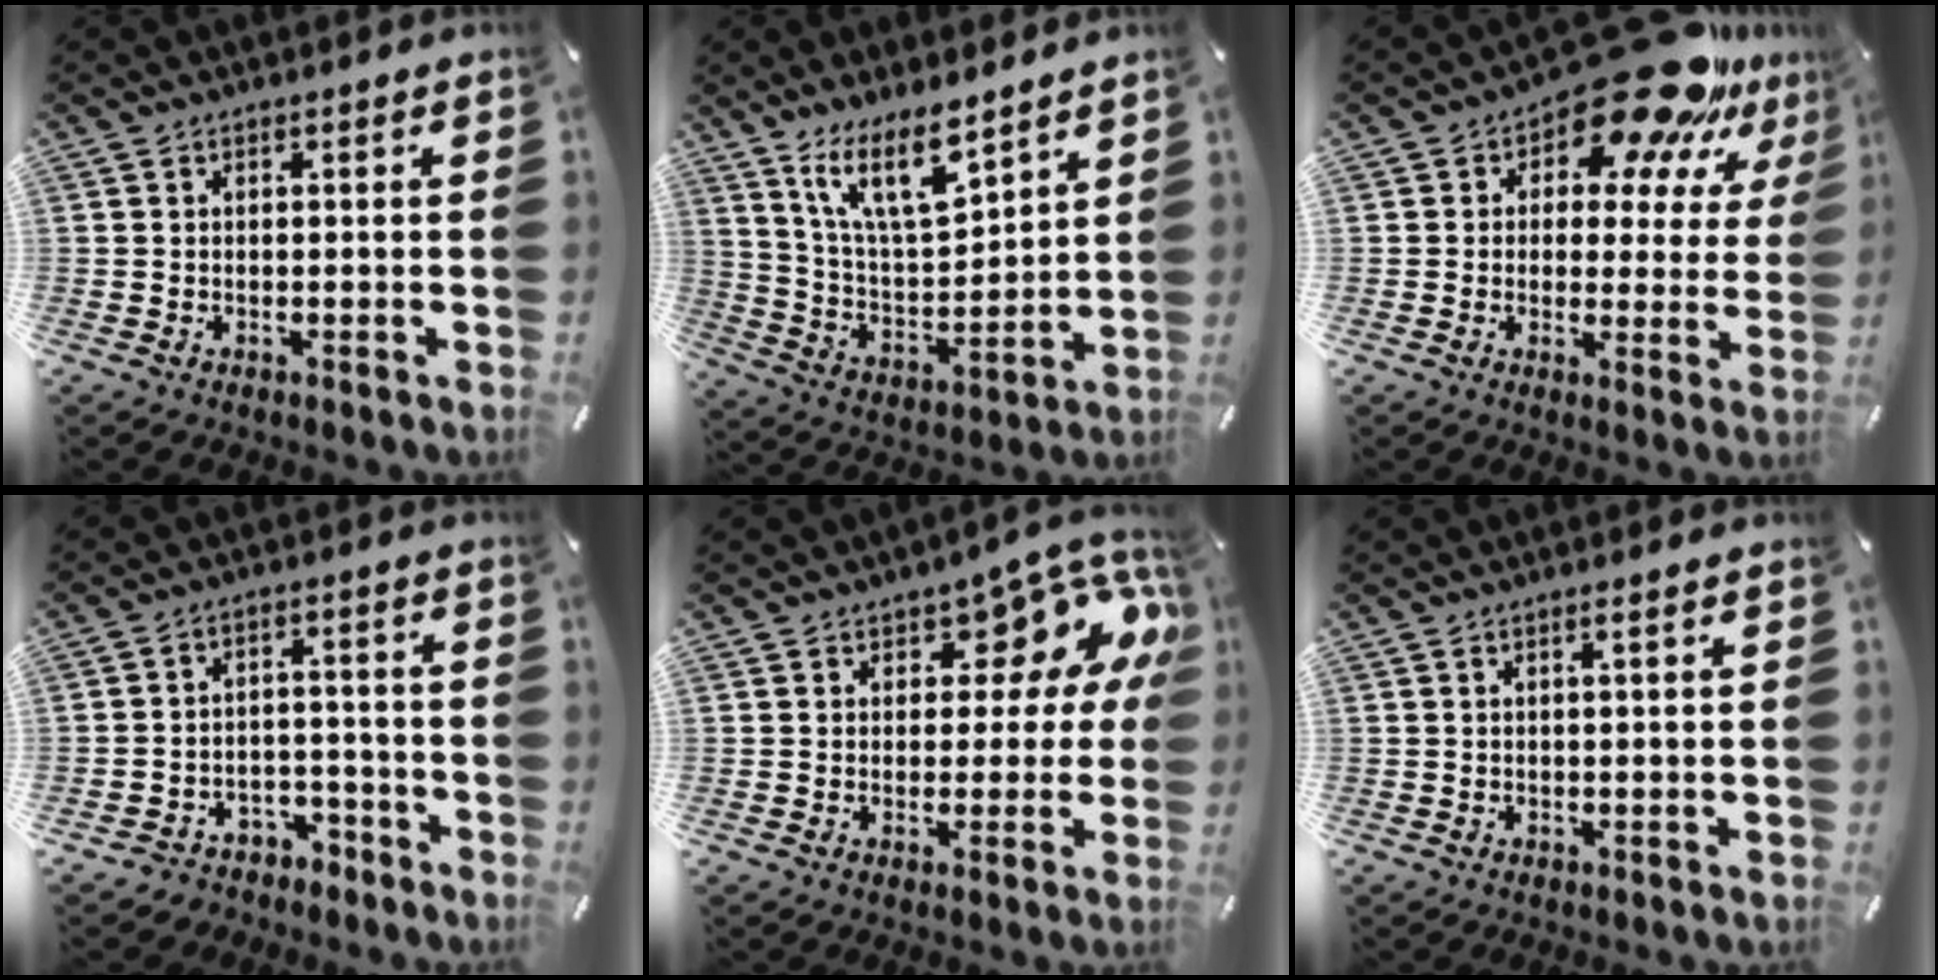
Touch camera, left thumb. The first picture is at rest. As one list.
[{"total": 13.6, "force": [10.0, 4.5, 8.0], "torque": [-0.160, -0.048, 0.180]}, {"total": 17.2, "force": [12.0, 7.5, 9.7], "torque": [-0.140, -0.079, 0.201]}, {"total": 4.6, "force": [-2.9, 3.5, 0.7], "torque": [-0.008, 0.017, -0.054]}, {"total": 11.4, "force": [6.5, 6.0, 7.2], "torque": [-0.075, -0.055, 0.108]}, {"total": 1.4, "force": [0.4, 0.0, 1.3], "torque": [-0.023, 0.000, 0.005]}]